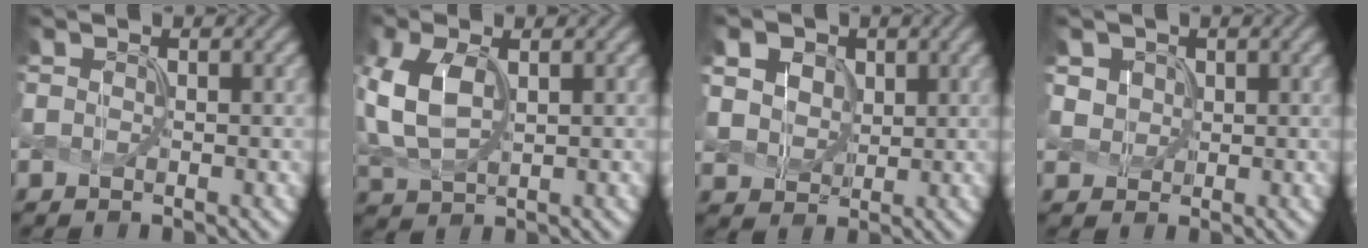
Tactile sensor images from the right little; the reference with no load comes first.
{"total": 5.7, "force": [0.9, 3.3, 4.6], "torque": [-0.121, 0.006, 0.022]}
{"total": 8.4, "force": [4.1, 5.9, 4.3], "torque": [-0.114, 0.025, 0.059]}
{"total": 2.3, "force": [1.0, 1.9, 0.8], "torque": [-0.028, -0.002, 0.031]}